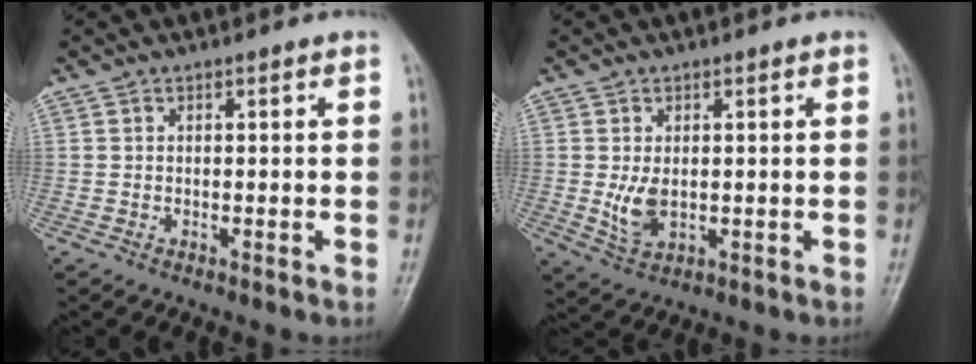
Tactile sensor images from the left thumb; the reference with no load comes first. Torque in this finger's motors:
{"motor_torque": [0.16, 0.16, 0.57, -0.06, 0.03]}